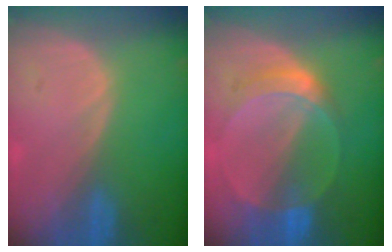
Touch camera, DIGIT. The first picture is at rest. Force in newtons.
{"total": 6.1, "press": 5.6, "slide": 2.4}